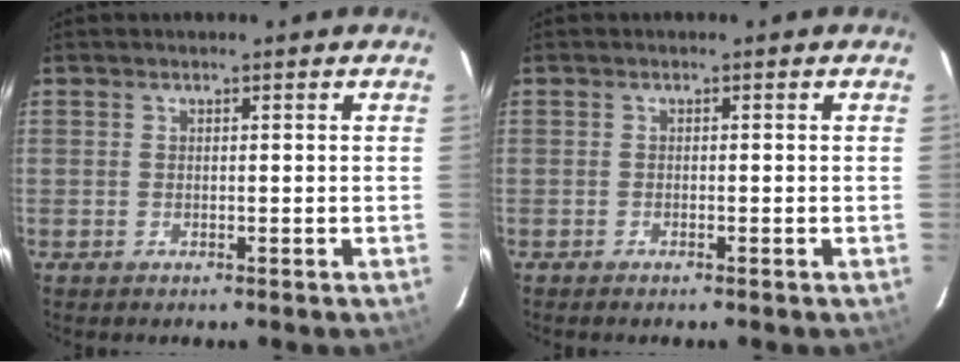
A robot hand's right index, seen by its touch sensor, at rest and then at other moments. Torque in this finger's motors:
{"motor_torque": [-0.14, -0.11, 0.07, 0.00]}